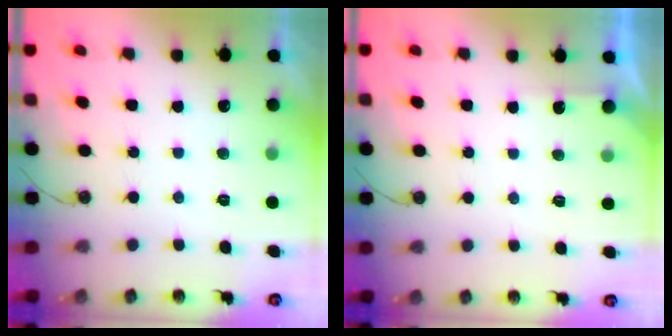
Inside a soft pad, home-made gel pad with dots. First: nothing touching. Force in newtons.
{"total": 1.7, "press": 1.7, "slide": 0.3}